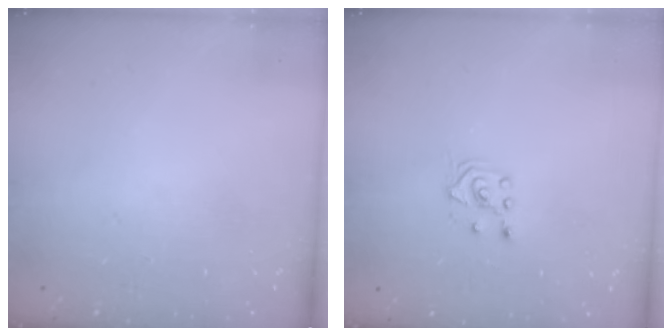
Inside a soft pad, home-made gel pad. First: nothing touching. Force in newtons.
{"total": 2.6, "press": 2.4, "slide": 0.8}